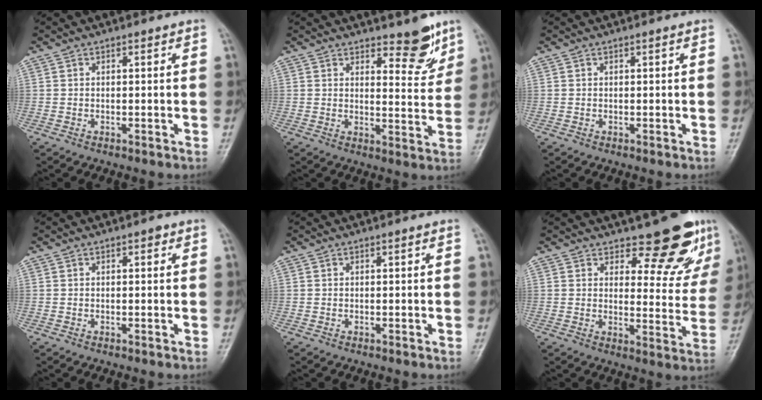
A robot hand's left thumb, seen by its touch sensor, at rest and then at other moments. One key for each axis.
{"total": 6.9, "fx": 5.1, "fy": 2.7, "fz": 3.8, "tx": -0.021, "ty": -0.040, "tz": 0.070}
{"total": 0.0}
{"total": 0.8, "fx": 0.4, "fy": 0.5, "fz": 0.6, "tx": -0.003, "ty": 0.001, "tz": 0.001}
{"total": 0.0}
{"total": 10.7, "fx": 8.6, "fy": 4.1, "fz": 5.0, "tx": -0.030, "ty": -0.077, "tz": 0.107}